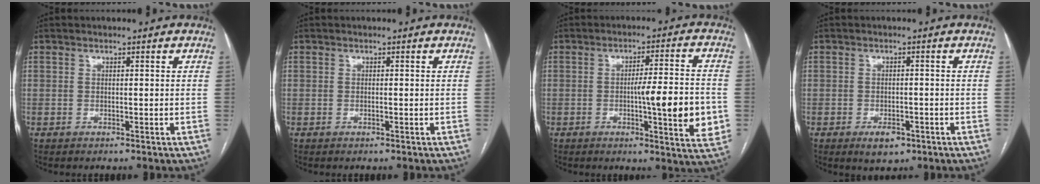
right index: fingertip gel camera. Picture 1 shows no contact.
{"total": 0.0}
{"total": 12.1, "force": [-2.1, 1.1, 11.9], "torque": [-0.162, -0.004, -0.027]}
{"total": 3.6, "force": [-2.0, 2.0, 2.3], "torque": [-0.033, 0.000, -0.021]}